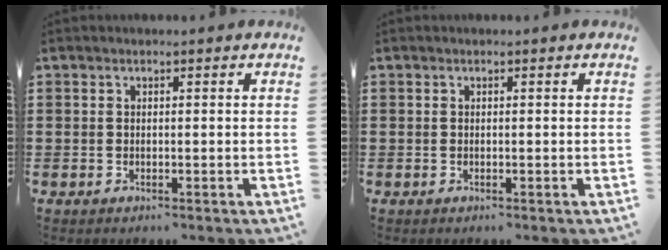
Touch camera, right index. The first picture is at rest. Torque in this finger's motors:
{"motor_torque": [0.71, 1.43, 0.00, 0.00]}